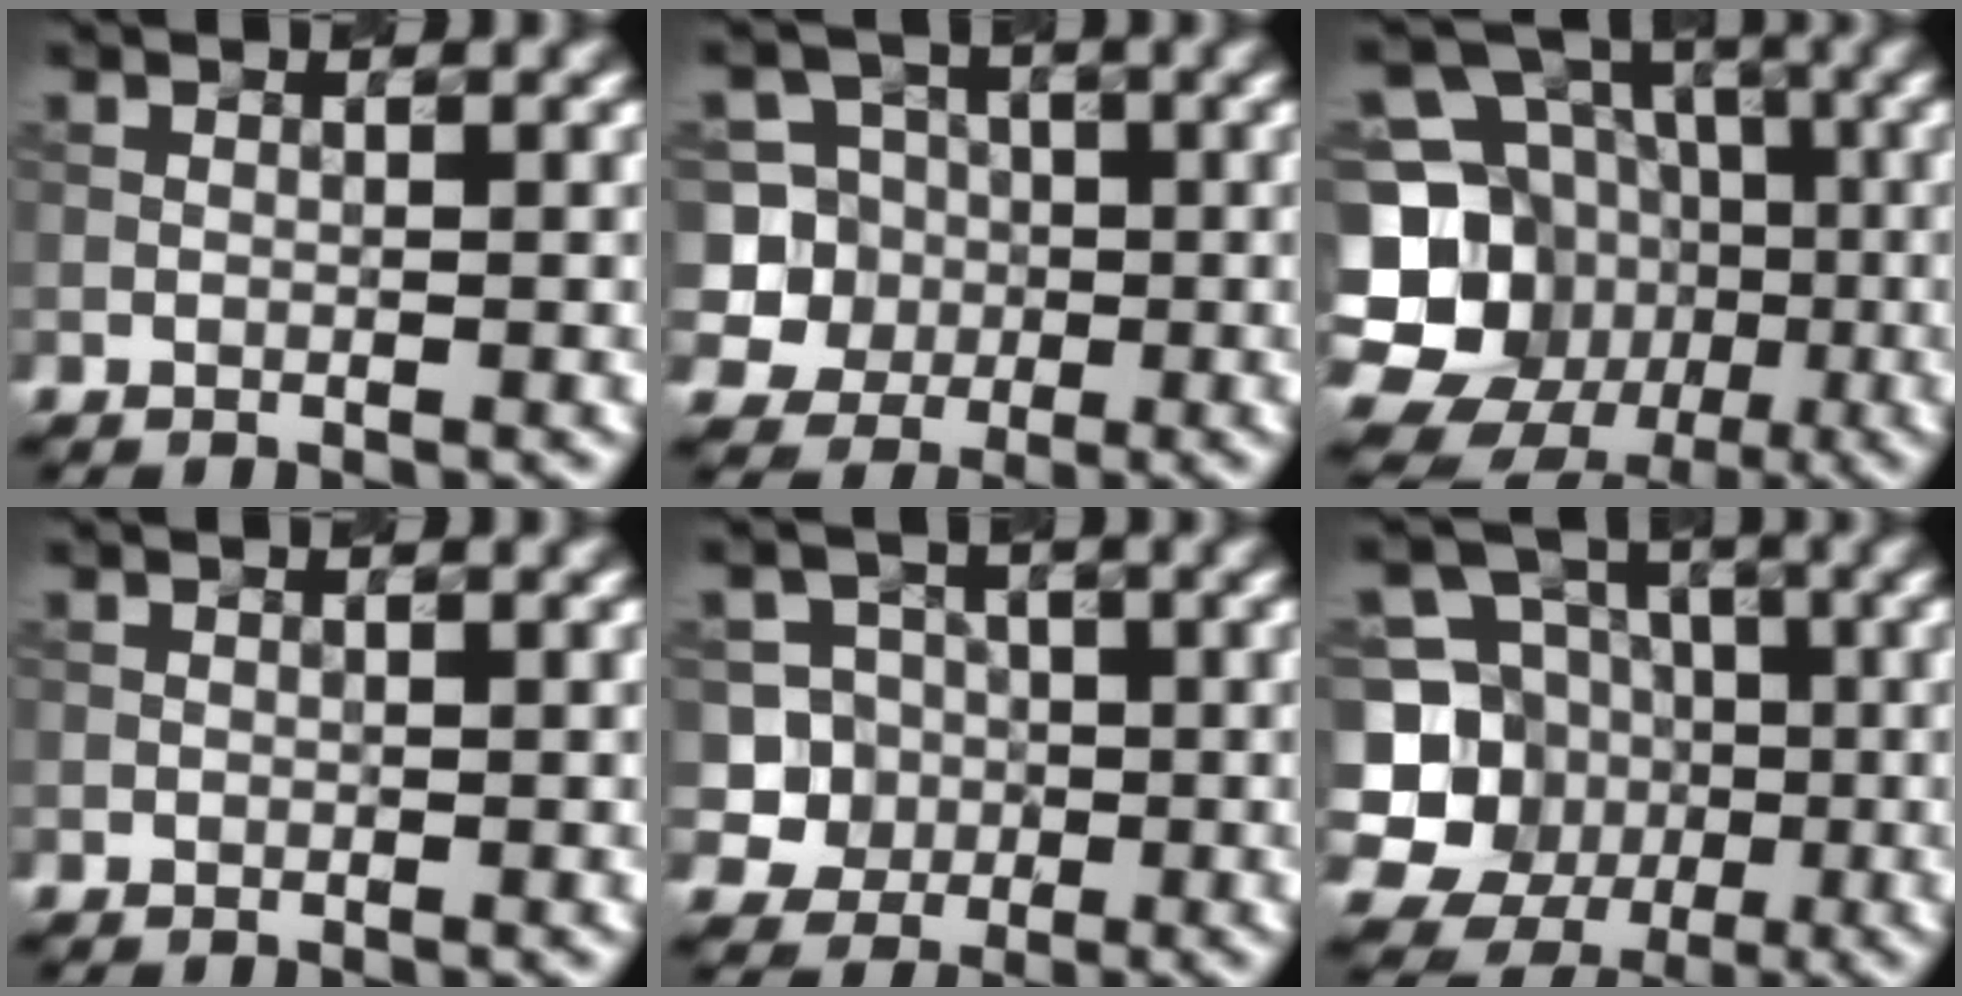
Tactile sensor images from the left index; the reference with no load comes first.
{"total": 6.5, "force": [-0.8, 6.2, 1.5], "torque": [-0.035, 0.028, -0.041]}
{"total": 17.0, "force": [-4.5, 15.1, 6.4], "torque": [-0.160, -0.006, -0.085]}
{"total": 0.0}
{"total": 4.9, "force": [-1.0, 4.7, 1.0], "torque": [-0.009, 0.020, -0.042]}
{"total": 10.9, "force": [-2.3, 10.3, 2.8], "torque": [-0.083, 0.002, -0.049]}